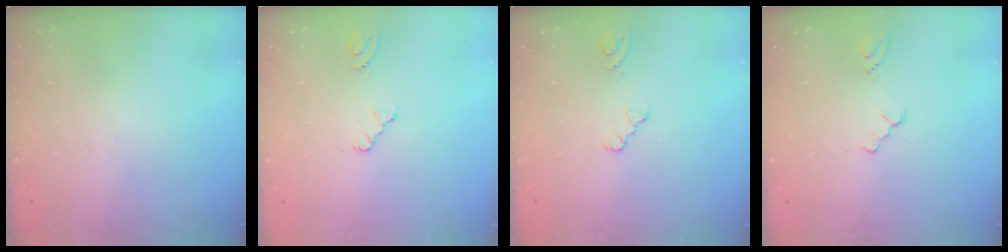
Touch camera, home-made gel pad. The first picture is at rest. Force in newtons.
{"total": 2.2, "press": 2.2, "slide": 0.3}
{"total": 2.2, "press": 2.2, "slide": 0.3}
{"total": 1.3, "press": 1.3, "slide": 0.3}